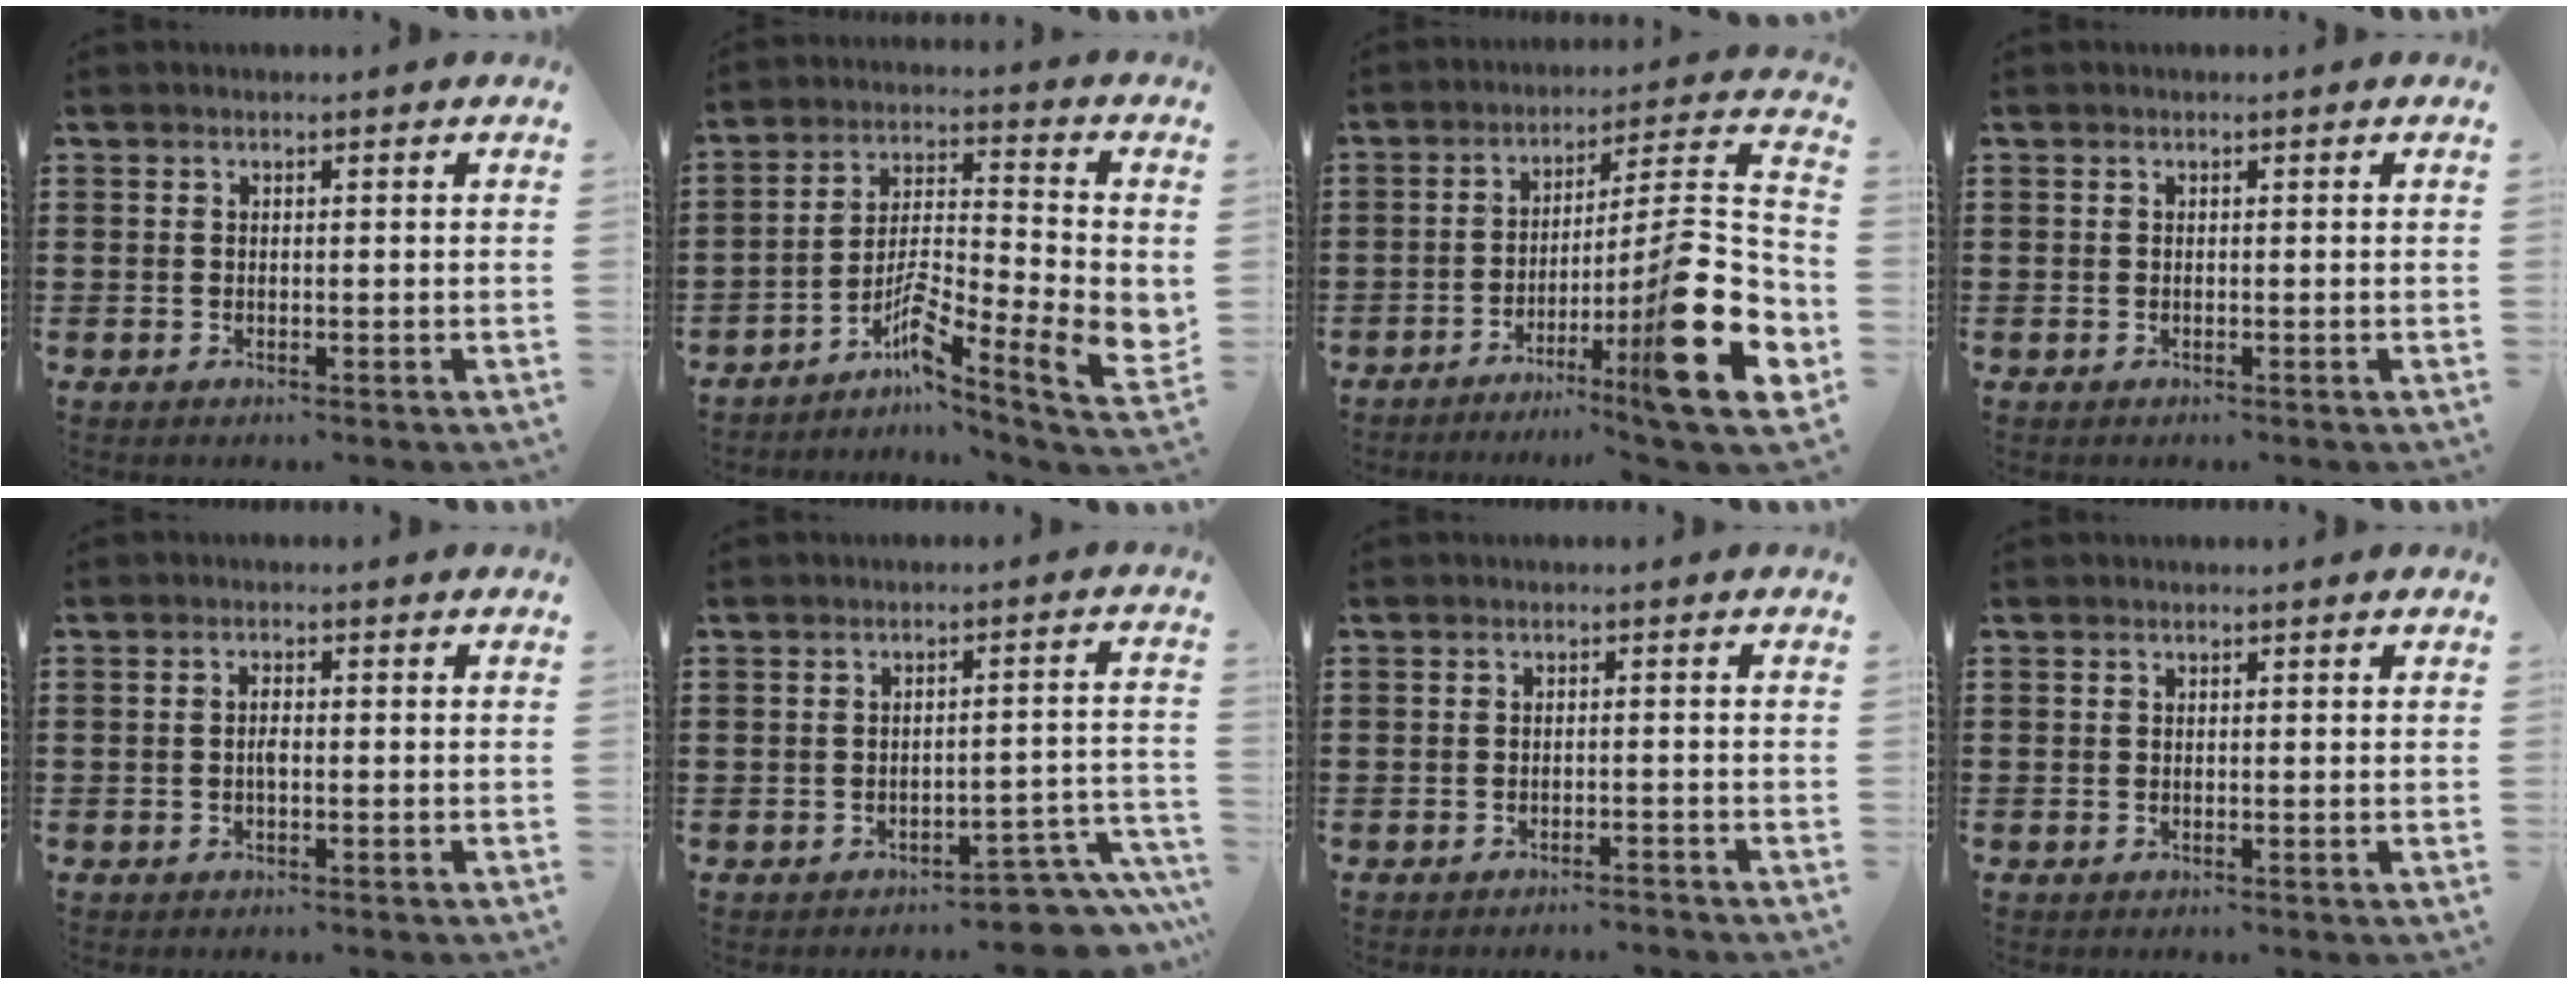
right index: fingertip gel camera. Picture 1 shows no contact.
{"total": 8.8, "force": [-4.3, 2.0, 7.5], "torque": [-0.150, -0.017, -0.083]}
{"total": 16.5, "force": [-5.7, 1.6, 15.5], "torque": [-0.229, -0.022, -0.098]}
{"total": 0.0}
{"total": 1.6, "force": [-0.4, 0.6, 1.5], "torque": [-0.036, -0.003, -0.009]}
{"total": 4.6, "force": [-4.0, 0.9, 1.9], "torque": [-0.031, -0.001, -0.077]}
{"total": 1.4, "force": [-1.4, 0.1, 0.2], "torque": [-0.009, 0.002, -0.029]}
{"total": 0.0}